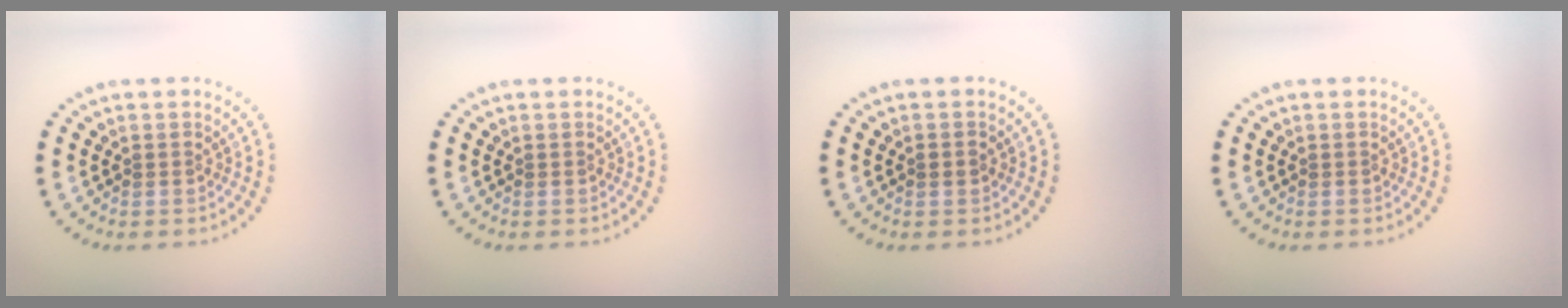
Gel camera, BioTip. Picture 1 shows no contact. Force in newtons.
{"total": 0.0}
{"total": 1.0, "press": 0.9, "slide": 0.2}
{"total": 0.0}